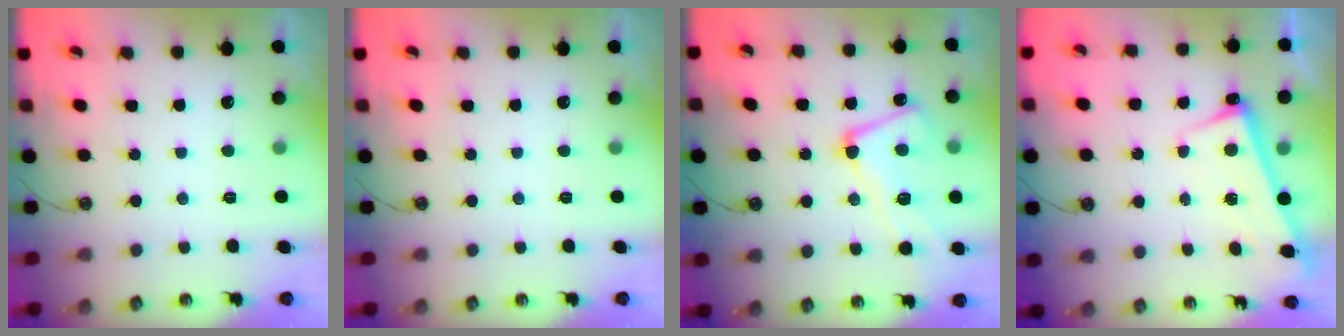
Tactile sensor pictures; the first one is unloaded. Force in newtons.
{"total": 0.0}
{"total": 8.4, "press": 8.2, "slide": 1.7}
{"total": 2.7, "press": 2.6, "slide": 0.6}